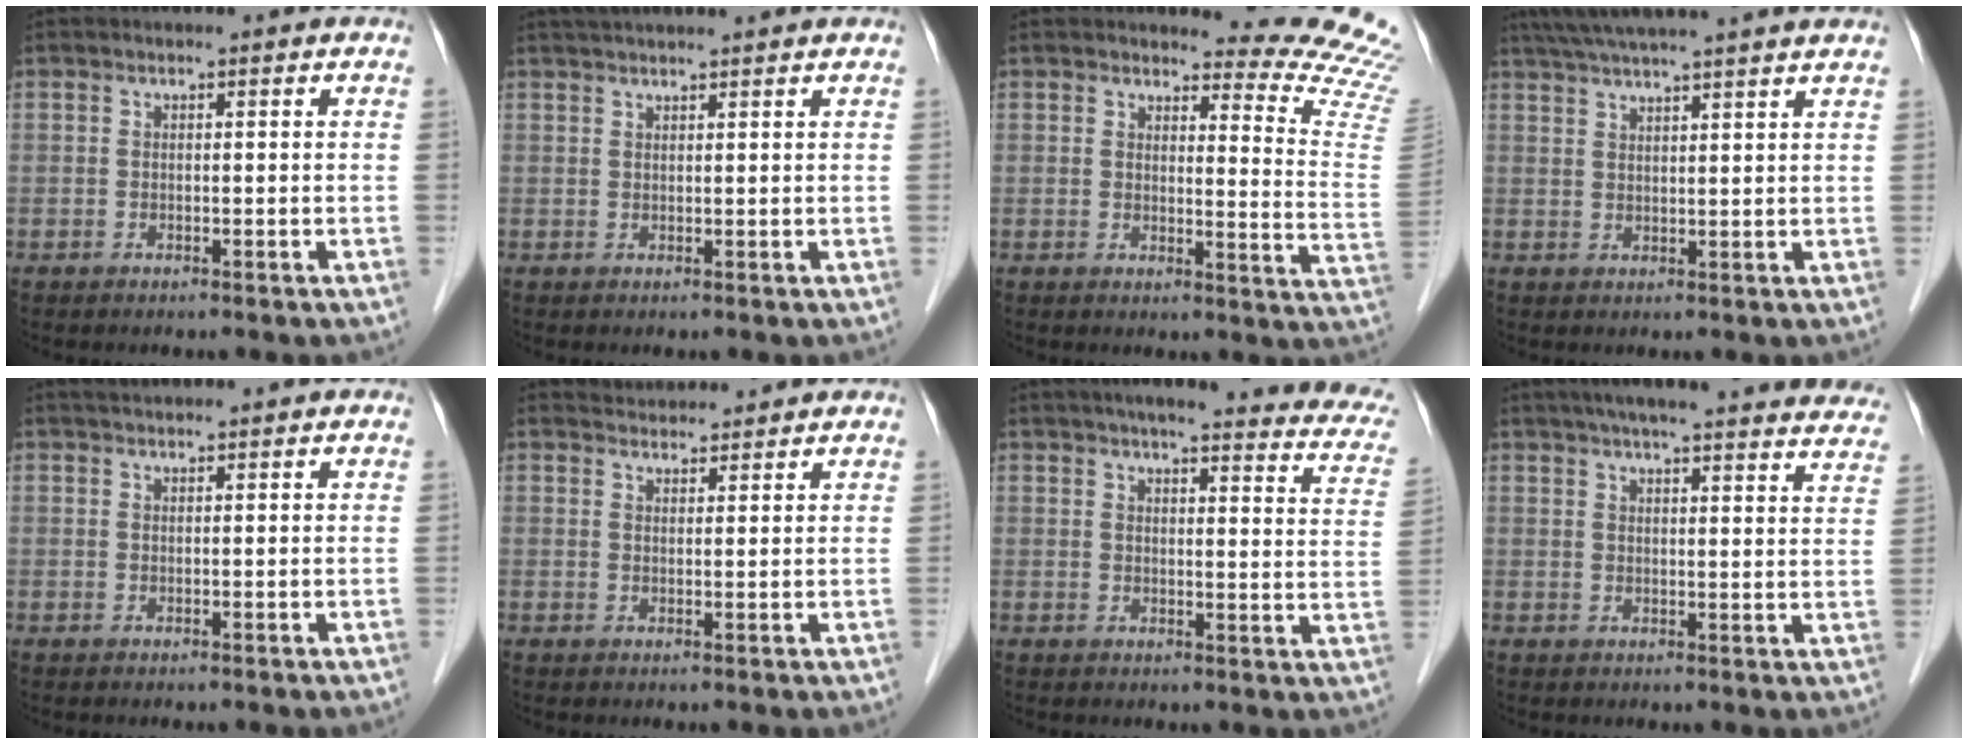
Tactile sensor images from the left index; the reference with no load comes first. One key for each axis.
{"total": 7.0, "fx": 6.3, "fy": -0.5, "fz": 3.0, "tx": -0.041, "ty": 0.036, "tz": 0.086}
{"total": 12.2, "fx": 12.1, "fy": -0.9, "fz": 0.8, "tx": 0.004, "ty": -0.135, "tz": 0.107}
{"total": 14.4, "fx": 12.5, "fy": -0.5, "fz": 7.1, "tx": -0.123, "ty": 0.038, "tz": 0.171}
{"total": 3.7, "fx": 3.5, "fy": 0.1, "fz": 1.2, "tx": -0.015, "ty": 0.030, "tz": 0.050}
{"total": 4.2, "fx": 4.2, "fy": 0.6, "fz": 0.2, "tx": -0.009, "ty": 0.026, "tz": 0.062}
{"total": 21.4, "fx": 18.4, "fy": 2.7, "fz": 10.6, "tx": -0.125, "ty": -0.020, "tz": 0.201}
{"total": 28.1, "fx": 25.2, "fy": 3.0, "fz": 11.9, "tx": -0.172, "ty": -0.025, "tz": 0.296}